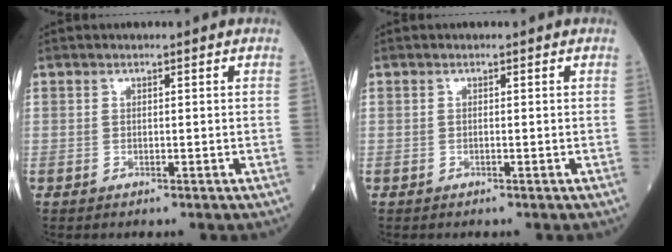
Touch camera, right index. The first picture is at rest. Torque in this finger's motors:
{"motor_torque": [0.12, -0.01, -0.03, -0.01]}